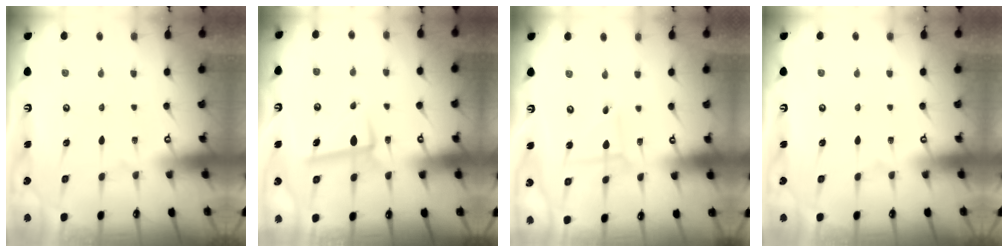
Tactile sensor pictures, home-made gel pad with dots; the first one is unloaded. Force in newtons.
{"total": 7.0, "press": 6.8, "slide": 1.3}
{"total": 1.6, "press": 1.6, "slide": 0.2}
{"total": 0.0}